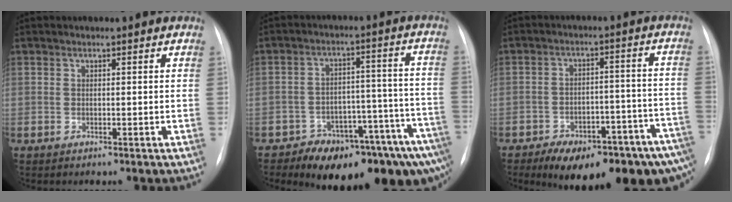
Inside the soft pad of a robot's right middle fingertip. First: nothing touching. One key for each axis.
{"total": 16.9, "fx": -12.0, "fy": 5.3, "fz": 10.6, "tx": -0.060, "ty": 0.054, "tz": -0.157}
{"total": 19.1, "fx": -13.1, "fy": 6.2, "fz": 12.5, "tx": -0.129, "ty": 0.033, "tz": -0.178}